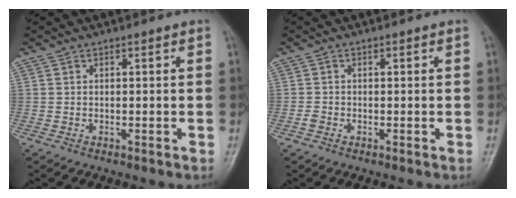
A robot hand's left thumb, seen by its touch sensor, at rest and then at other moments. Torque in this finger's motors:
{"motor_torque": [-0.15, 0.10, -0.04, 0.05, 0.00]}